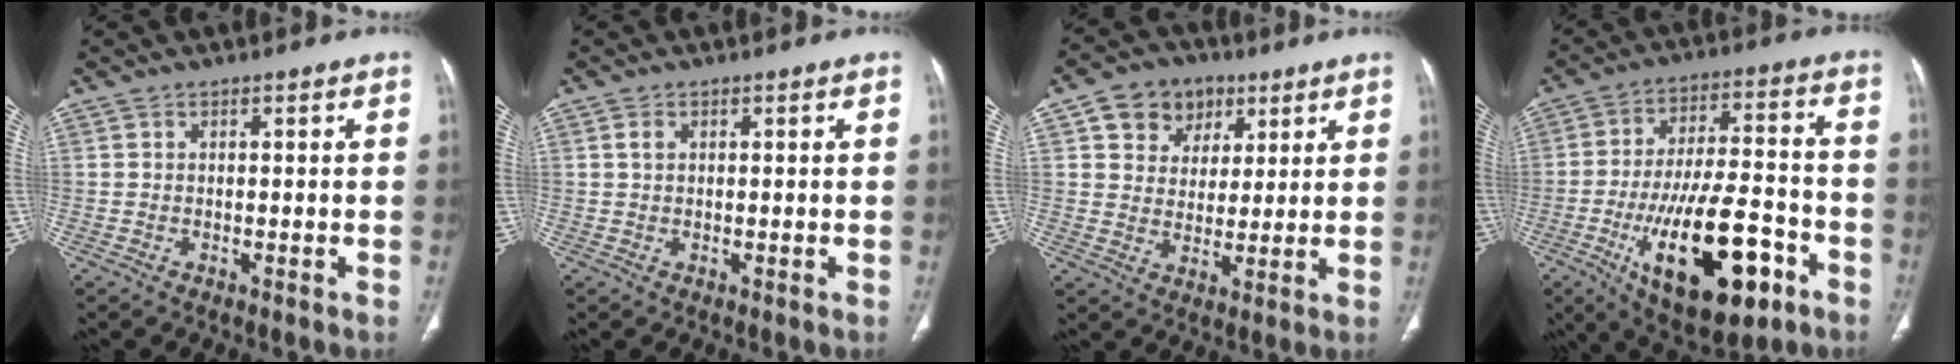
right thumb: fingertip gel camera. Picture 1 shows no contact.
{"total": 1.1, "force": [0.4, 0.7, 0.8], "torque": [-0.013, 0.001, 0.009]}
{"total": 9.9, "force": [4.5, 8.0, 3.7], "torque": [-0.026, -0.011, 0.073]}
{"total": 22.5, "force": [-9.1, 9.3, 18.3], "torque": [-0.296, 0.036, -0.132]}